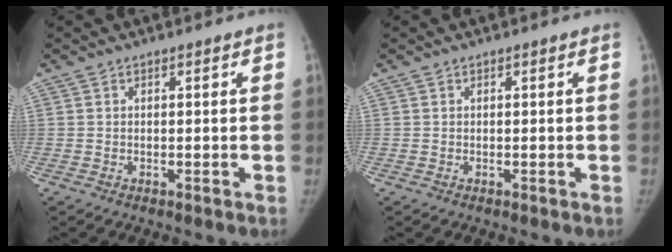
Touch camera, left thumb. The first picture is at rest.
{"total": 0.0}